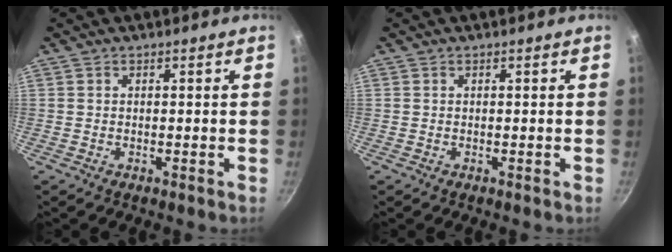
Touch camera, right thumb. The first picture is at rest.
{"total": 0.0}